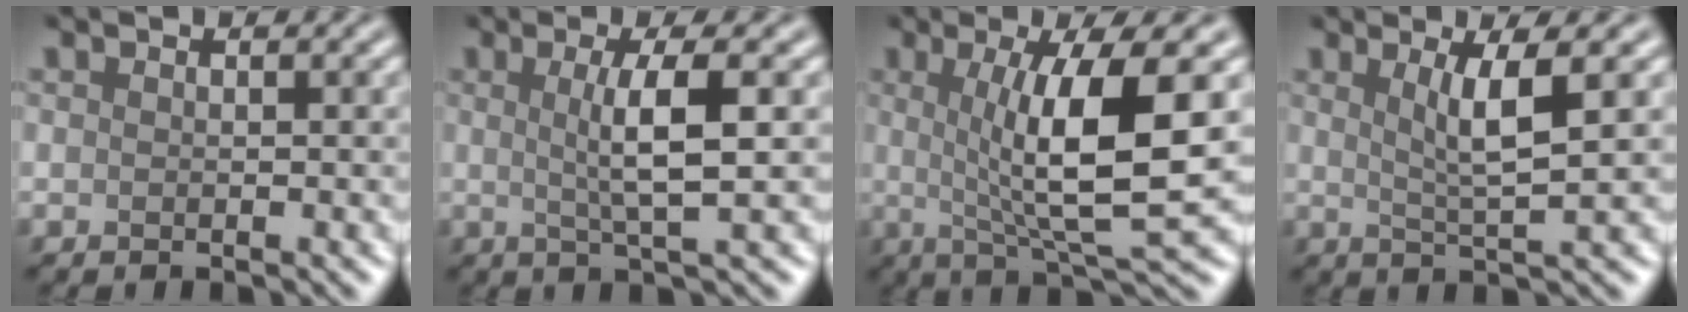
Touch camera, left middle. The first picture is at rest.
{"total": 4.4, "force": [0.5, 0.9, 4.2], "torque": [-0.070, 0.001, 0.008]}
{"total": 8.8, "force": [1.0, 1.8, 8.5], "torque": [-0.121, -0.009, 0.020]}
{"total": 4.0, "force": [1.3, 0.6, 3.8], "torque": [-0.064, -0.002, 0.024]}